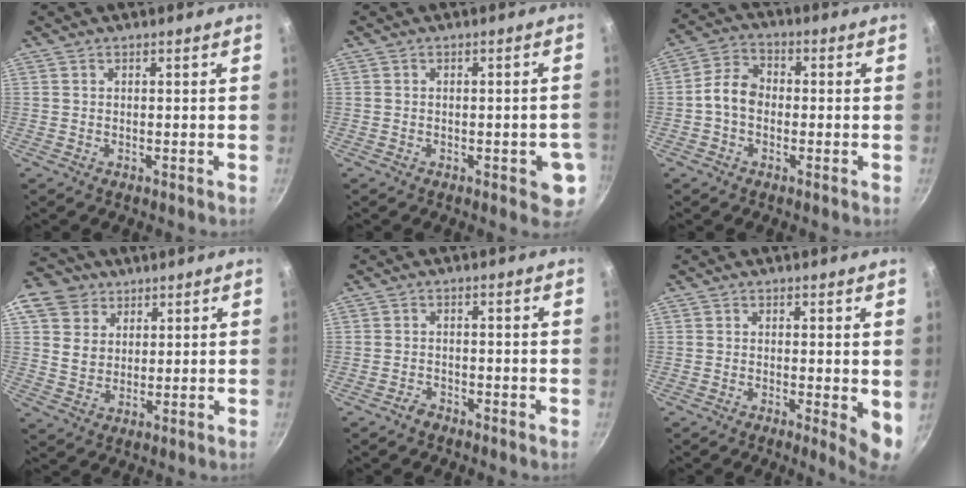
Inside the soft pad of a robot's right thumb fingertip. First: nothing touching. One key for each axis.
{"total": 5.5, "fx": -1.6, "fy": 2.3, "fz": 4.7, "tx": -0.035, "ty": 0.007, "tz": -0.020}
{"total": 6.0, "fx": -1.1, "fy": 4.3, "fz": 4.1, "tx": -0.065, "ty": 0.027, "tz": -0.035}
{"total": 10.8, "fx": 5.6, "fy": 8.4, "fz": 3.8, "tx": -0.051, "ty": -0.008, "tz": 0.097}
{"total": 1.5, "fx": -1.4, "fy": 0.6, "fz": 0.3, "tx": -0.005, "ty": 0.016, "tz": -0.026}
{"total": 5.3, "fx": -0.2, "fy": 1.3, "fz": 5.1, "tx": -0.063, "ty": -0.014, "tz": -0.004}